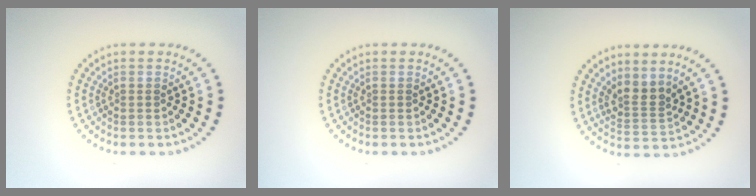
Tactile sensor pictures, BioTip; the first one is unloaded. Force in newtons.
{"total": 0.0}
{"total": 2.5, "press": 1.8, "slide": 1.8}